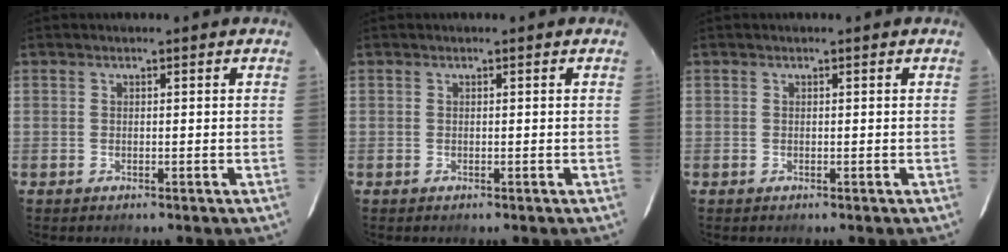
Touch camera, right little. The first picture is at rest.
{"total": 0.0}
{"total": 0.0}